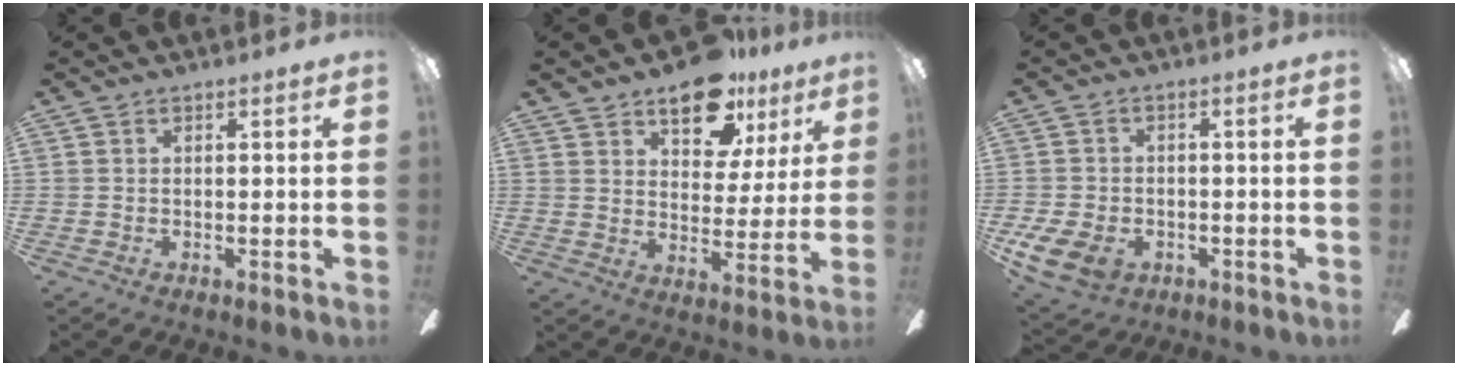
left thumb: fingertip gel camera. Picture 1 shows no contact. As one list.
[{"total": 13.7, "force": [9.8, 7.2, 6.3], "torque": [-0.085, -0.052, 0.174]}, {"total": 7.2, "force": [-3.2, 5.2, 3.8], "torque": [-0.099, 0.015, -0.059]}]